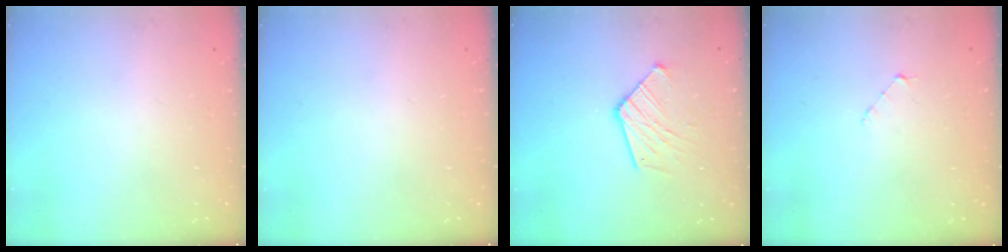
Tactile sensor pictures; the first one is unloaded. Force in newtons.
{"total": 0.0}
{"total": 11.1, "press": 11.0, "slide": 0.9}
{"total": 3.9, "press": 3.9, "slide": 0.4}